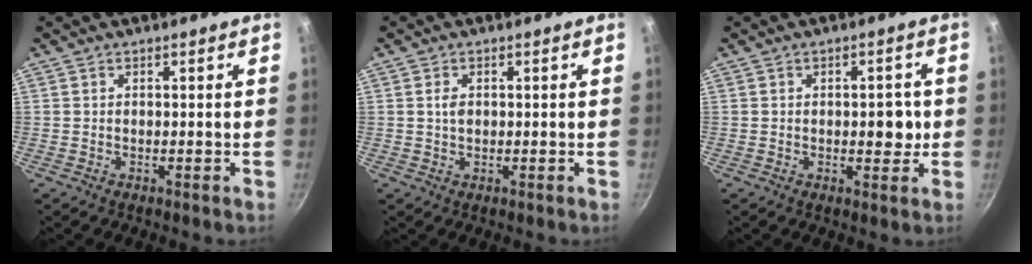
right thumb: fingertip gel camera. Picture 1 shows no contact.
{"total": 1.9, "force": [0.3, 1.2, 1.4], "torque": [-0.023, -0.001, 0.005]}
{"total": 4.8, "force": [-0.1, 2.6, 4.1], "torque": [-0.032, 0.001, -0.001]}